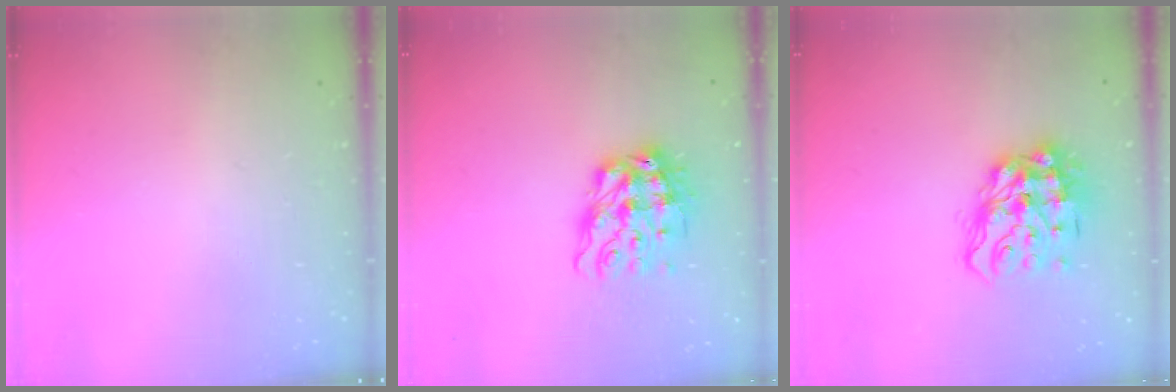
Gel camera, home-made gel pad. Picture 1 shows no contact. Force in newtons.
{"total": 11.3, "press": 11.2, "slide": 1.2}
{"total": 14.9, "press": 14.8, "slide": 1.5}